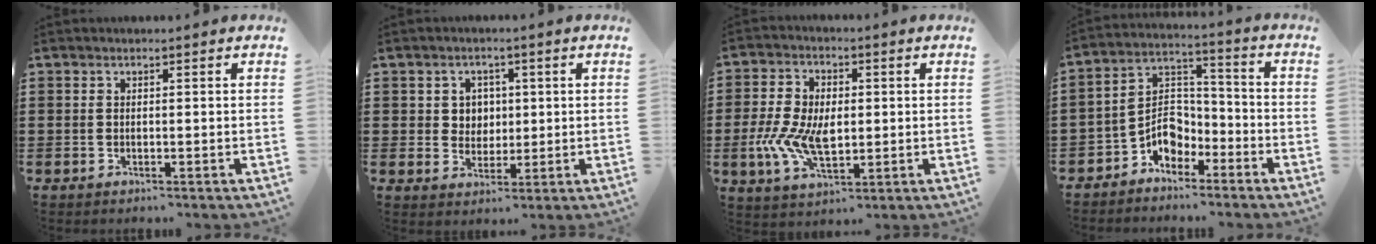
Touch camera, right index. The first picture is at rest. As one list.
[{"total": 3.5, "force": [0.9, 3.2, 1.0], "torque": [-0.035, 0.010, 0.014]}, {"total": 8.6, "force": [-1.1, 5.3, 6.6], "torque": [-0.146, 0.009, -0.020]}, {"total": 6.0, "force": [-3.7, 4.1, 2.4], "torque": [-0.048, 0.014, -0.074]}]